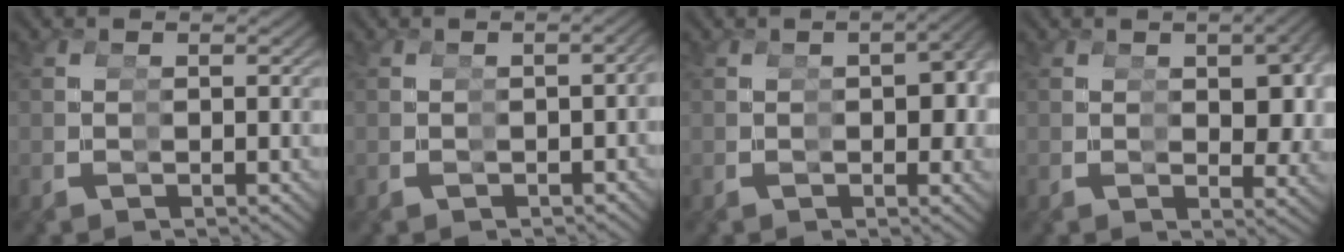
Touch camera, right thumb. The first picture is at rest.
{"total": 1.6, "force": [-0.6, 0.6, 1.4], "torque": [-0.025, -0.001, -0.005]}
{"total": 4.2, "force": [0.1, 1.8, 3.8], "torque": [-0.037, 0.008, 0.001]}
{"total": 3.9, "force": [0.5, 1.6, 3.5], "torque": [-0.031, -0.001, 0.010]}